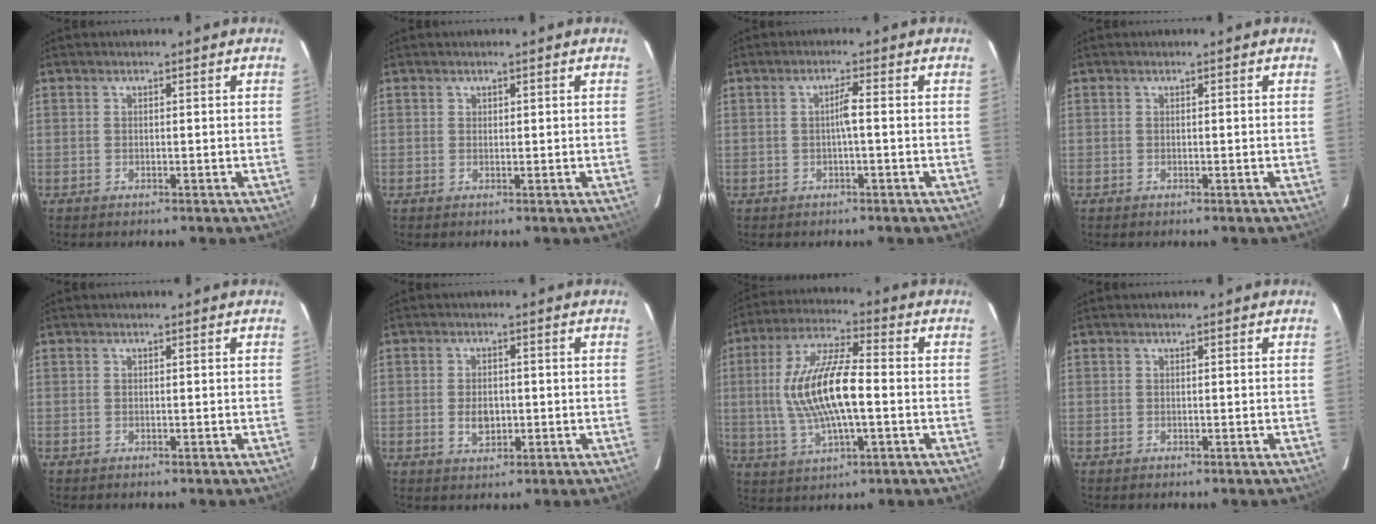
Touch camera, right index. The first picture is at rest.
{"total": 0.5, "force": [0.3, 0.4, 0.0], "torque": [0.002, 0.002, 0.004]}
{"total": 2.1, "force": [-0.4, -0.2, 2.1], "torque": [-0.038, 0.005, -0.007]}
{"total": 0.0}
{"total": 0.0}
{"total": 3.9, "force": [-0.6, 2.6, 2.8], "torque": [-0.052, -0.001, -0.008]}
{"total": 14.8, "force": [-0.8, 4.7, 14.0], "torque": [-0.279, 0.007, -0.012]}
{"total": 0.0}